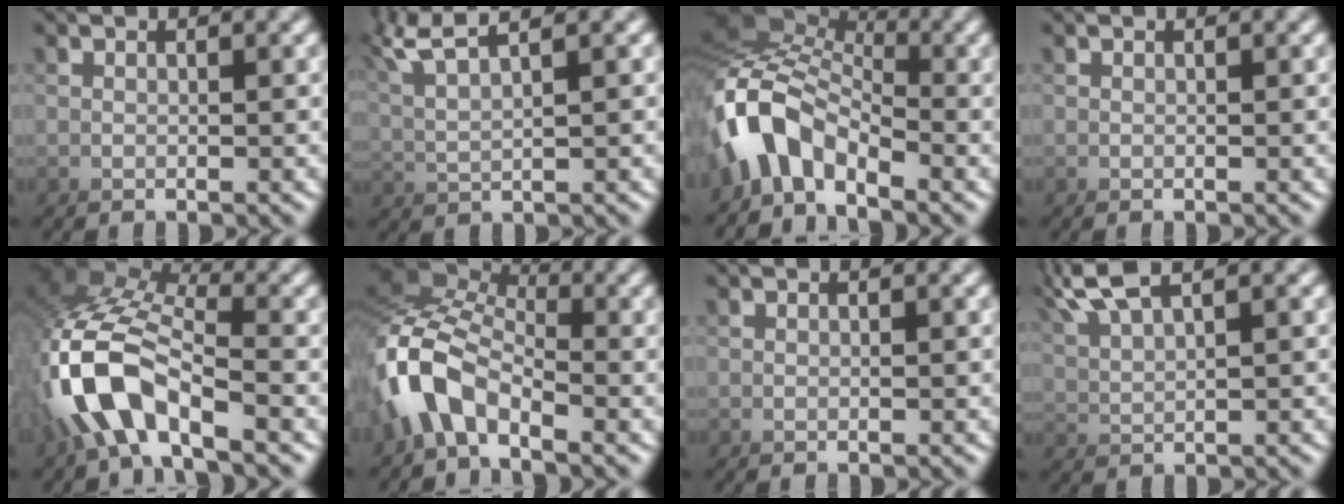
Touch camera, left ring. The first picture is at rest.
{"total": 2.3, "force": [2.0, -0.5, 1.0], "torque": [-0.079, -0.004, 0.038]}
{"total": 4.6, "force": [-1.7, 3.2, 2.8], "torque": [-0.099, -0.006, -0.042]}
{"total": 0.0}
{"total": 4.0, "force": [-0.6, 2.6, 3.0], "torque": [-0.141, -0.007, -0.019]}
{"total": 2.6, "force": [-2.3, 1.3, 0.5], "torque": [-0.073, 0.000, -0.051]}
{"total": 0.0}
{"total": 2.5, "force": [2.5, -0.1, 0.1], "torque": [-0.058, 0.002, 0.044]}